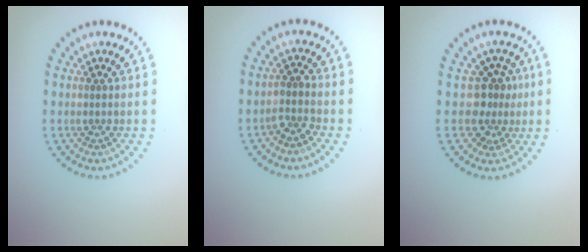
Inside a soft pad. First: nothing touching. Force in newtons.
{"total": 1.7, "press": 1.3, "slide": 1.1}
{"total": 2.7, "press": 2.1, "slide": 1.8}